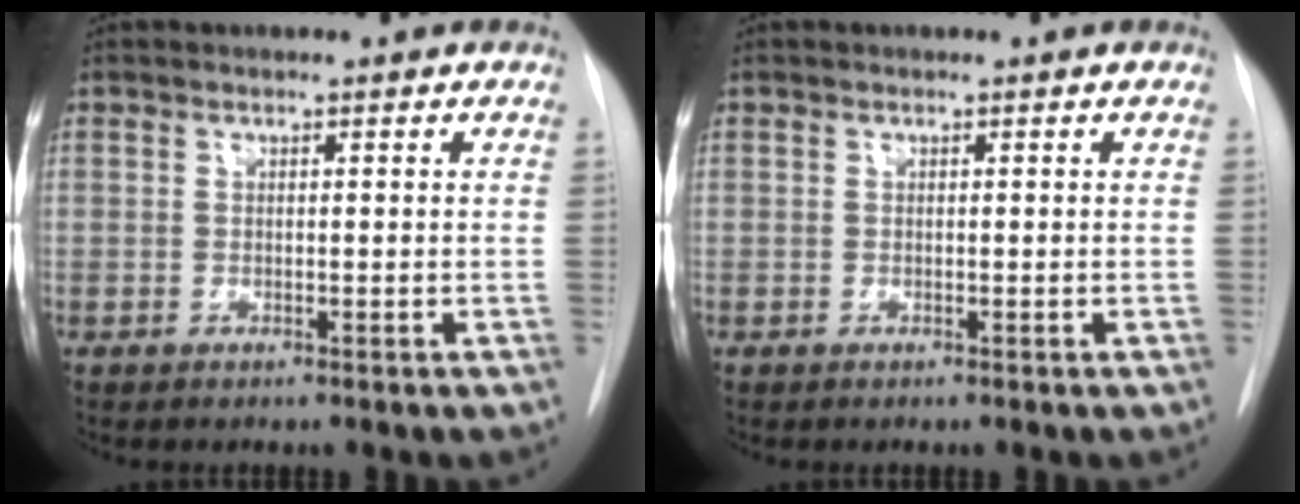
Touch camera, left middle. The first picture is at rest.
{"total": 0.0}